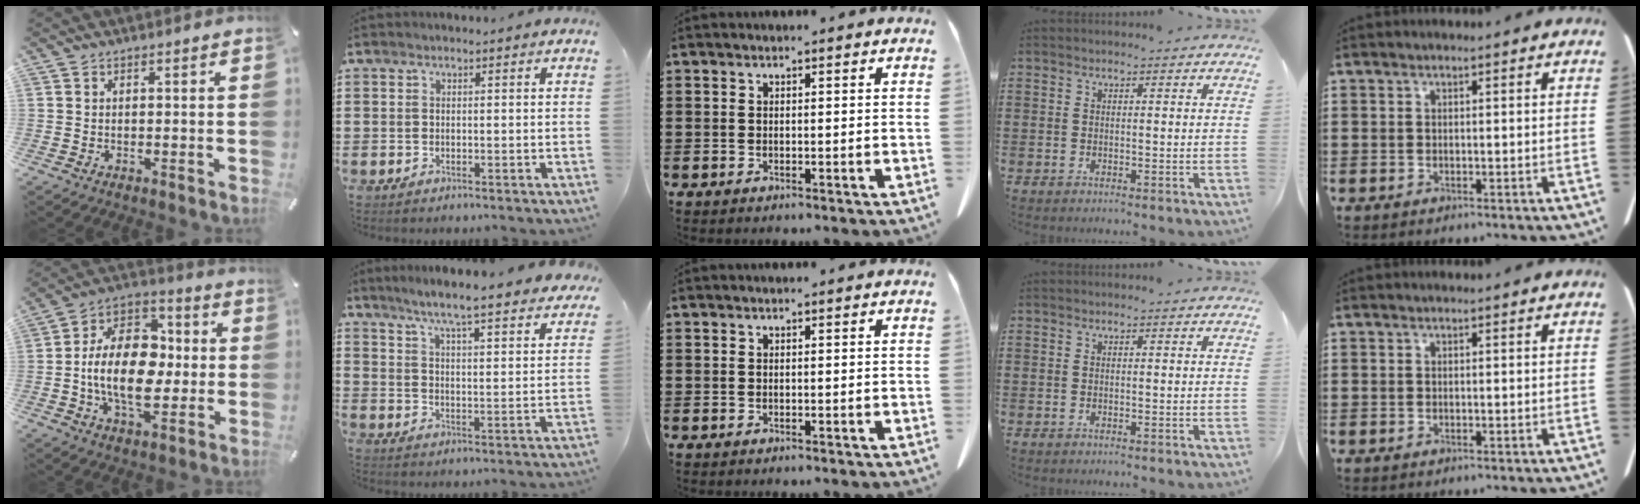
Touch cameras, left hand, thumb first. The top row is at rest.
{"thumb": {"total": 18.1, "force": [-2.4, 12.0, 13.3], "torque": [-0.269, 0.008, -0.047]}, "index": {"total": 5.7, "force": [5.2, -0.7, 2.3], "torque": [-0.070, -0.040, 0.083]}}